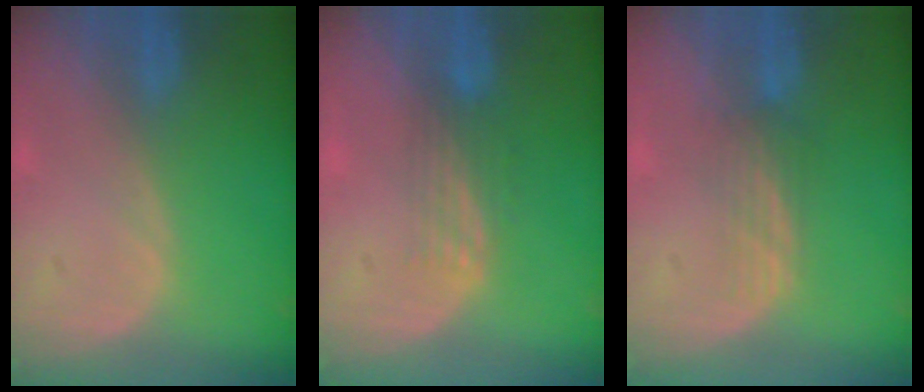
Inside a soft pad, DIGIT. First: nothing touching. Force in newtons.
{"total": 3.3, "press": 2.8, "slide": 1.8}
{"total": 3.2, "press": 2.7, "slide": 1.7}